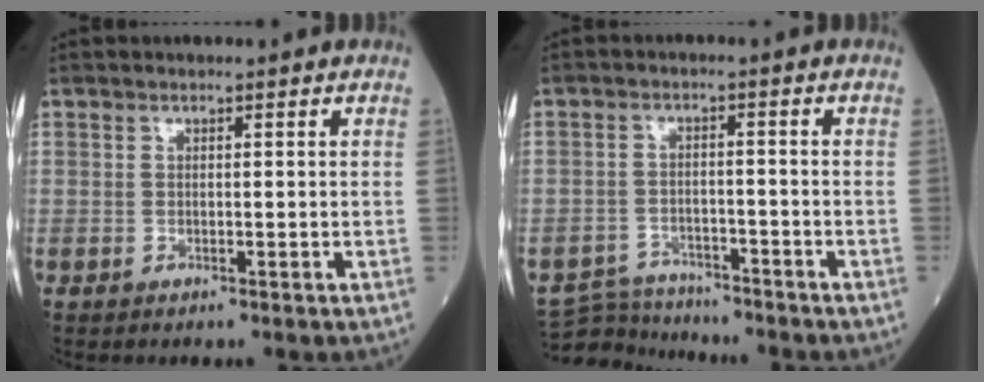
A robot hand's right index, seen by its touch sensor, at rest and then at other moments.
{"total": 7.8, "force": [-7.4, 2.6, 0.4], "torque": [-0.015, 0.009, -0.123]}